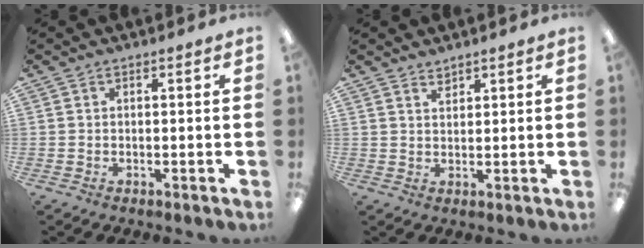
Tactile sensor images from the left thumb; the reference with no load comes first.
{"total": 2.1, "force": [2.1, 0.5, -0.1], "torque": [0.007, -0.007, 0.037]}